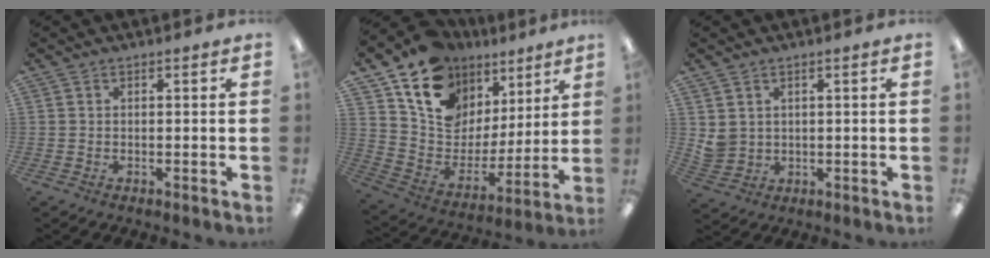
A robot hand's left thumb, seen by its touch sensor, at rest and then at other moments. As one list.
[{"total": 14.6, "force": [10.0, 9.7, 4.4], "torque": [-0.097, -0.074, 0.188]}, {"total": 3.4, "force": [2.0, 2.8, 0.5], "torque": [-0.012, -0.008, 0.037]}]